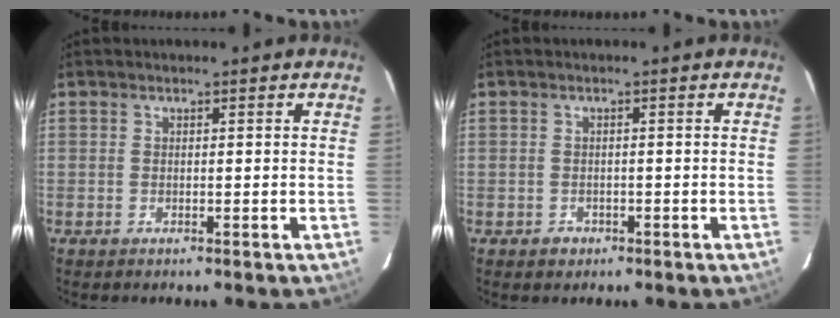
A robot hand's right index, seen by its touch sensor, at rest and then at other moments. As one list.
[{"total": 2.1, "force": [-1.0, 1.8, 0.3], "torque": [-0.006, 0.003, -0.010]}]